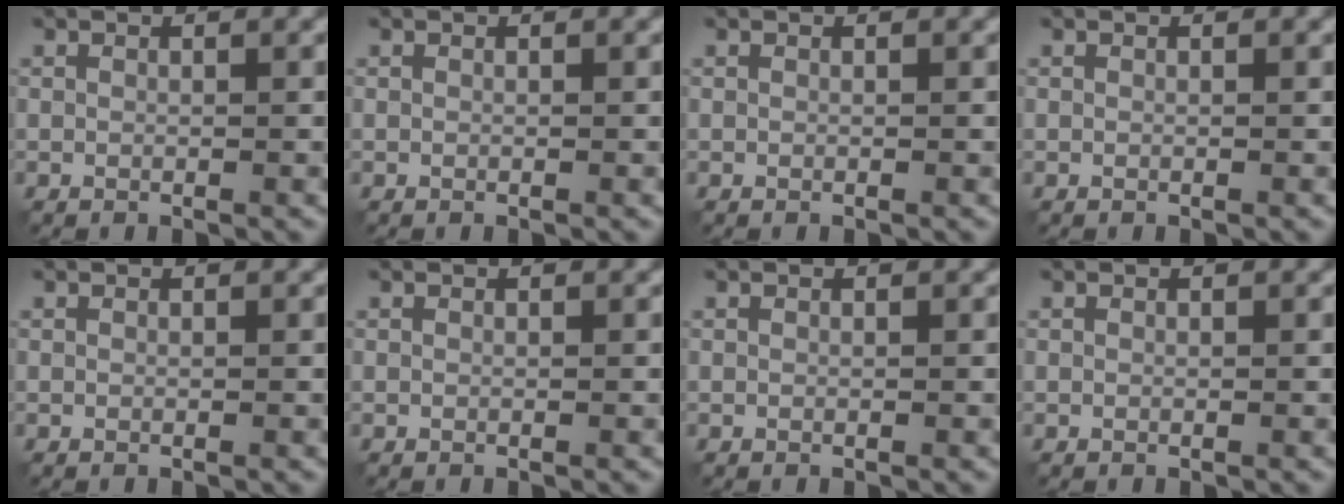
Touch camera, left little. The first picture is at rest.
{"total": 0.0}
{"total": 0.0}
{"total": 0.0}
{"total": 0.0}
{"total": 0.0}
{"total": 0.0}
{"total": 0.0}